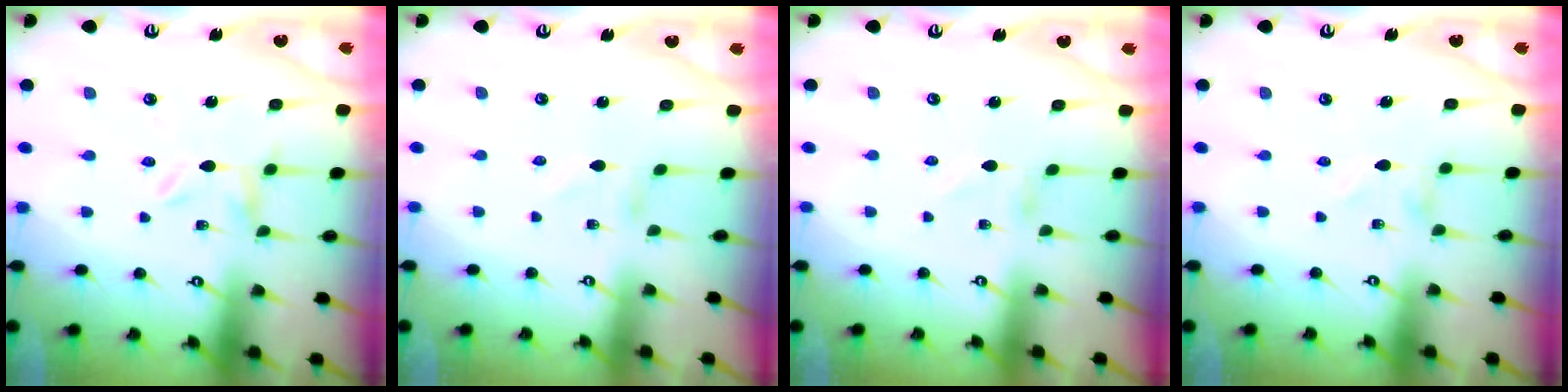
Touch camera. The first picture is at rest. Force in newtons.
{"total": 1.1, "press": 1.1, "slide": 0.1}
{"total": 0.7, "press": 0.7, "slide": 0.2}
{"total": 0.7, "press": 0.7, "slide": 0.1}